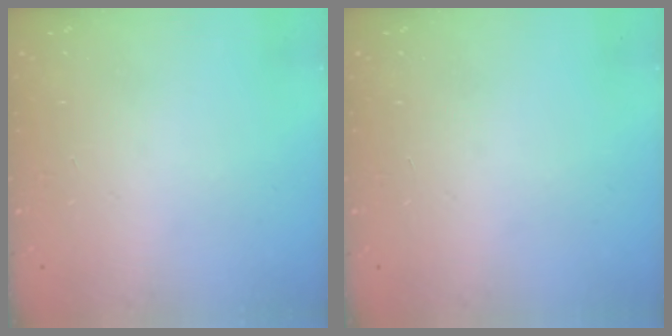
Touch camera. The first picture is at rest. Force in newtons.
{"total": 0.0}